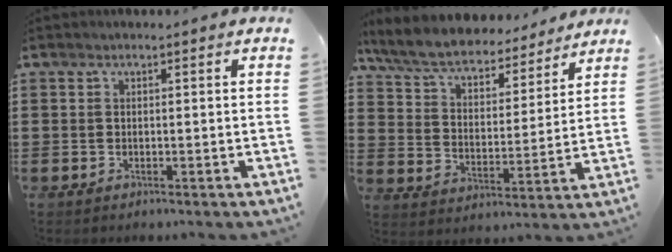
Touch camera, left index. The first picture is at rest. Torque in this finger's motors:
{"motor_torque": [1.68, -0.46, 0.52, 0.12]}